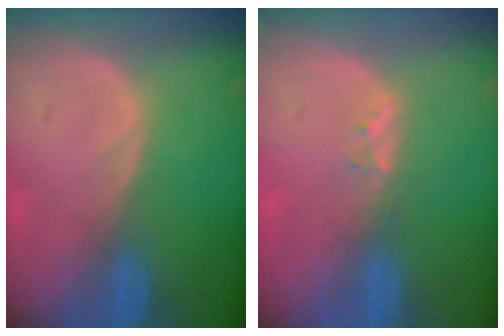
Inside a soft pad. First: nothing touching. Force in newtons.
{"total": 1.7, "press": 1.5, "slide": 0.9}